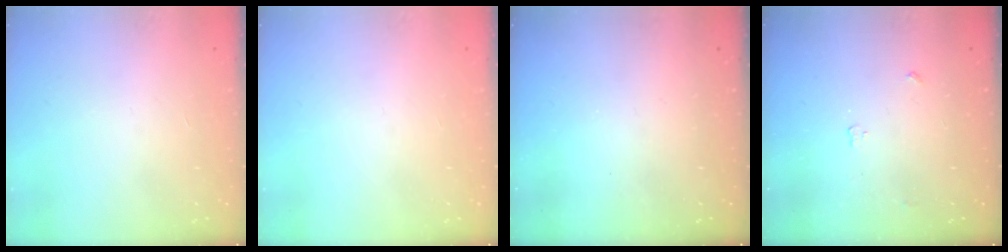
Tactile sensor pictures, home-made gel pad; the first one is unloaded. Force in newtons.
{"total": 0.0}
{"total": 0.0}
{"total": 3.0, "press": 2.9, "slide": 0.5}